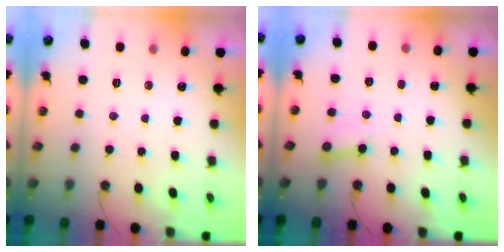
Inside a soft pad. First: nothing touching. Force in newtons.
{"total": 4.4, "press": 4.4, "slide": 0.4}